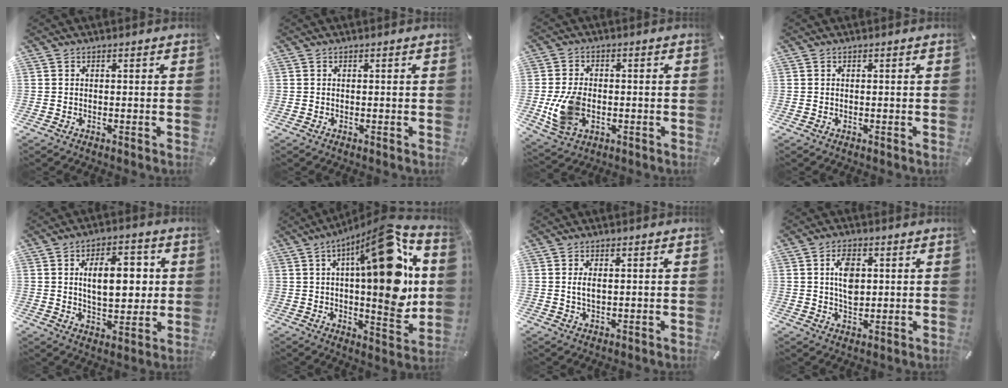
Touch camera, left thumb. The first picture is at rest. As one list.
[{"total": 0.0}, {"total": 9.5, "force": [-1.9, 6.6, 6.5], "torque": [-0.151, 0.003, -0.031]}, {"total": 0.0}, {"total": 12.9, "force": [2.5, 7.1, 10.5], "torque": [-0.146, 0.000, 0.037]}, {"total": 25.1, "force": [6.3, 7.7, 23.0], "torque": [-0.352, -0.050, 0.087]}, {"total": 3.0, "force": [0.5, 1.3, 2.6], "torque": [-0.054, 0.004, 0.008]}, {"total": 6.7, "force": [1.4, 4.2, 5.0], "torque": [-0.089, -0.002, 0.017]}]